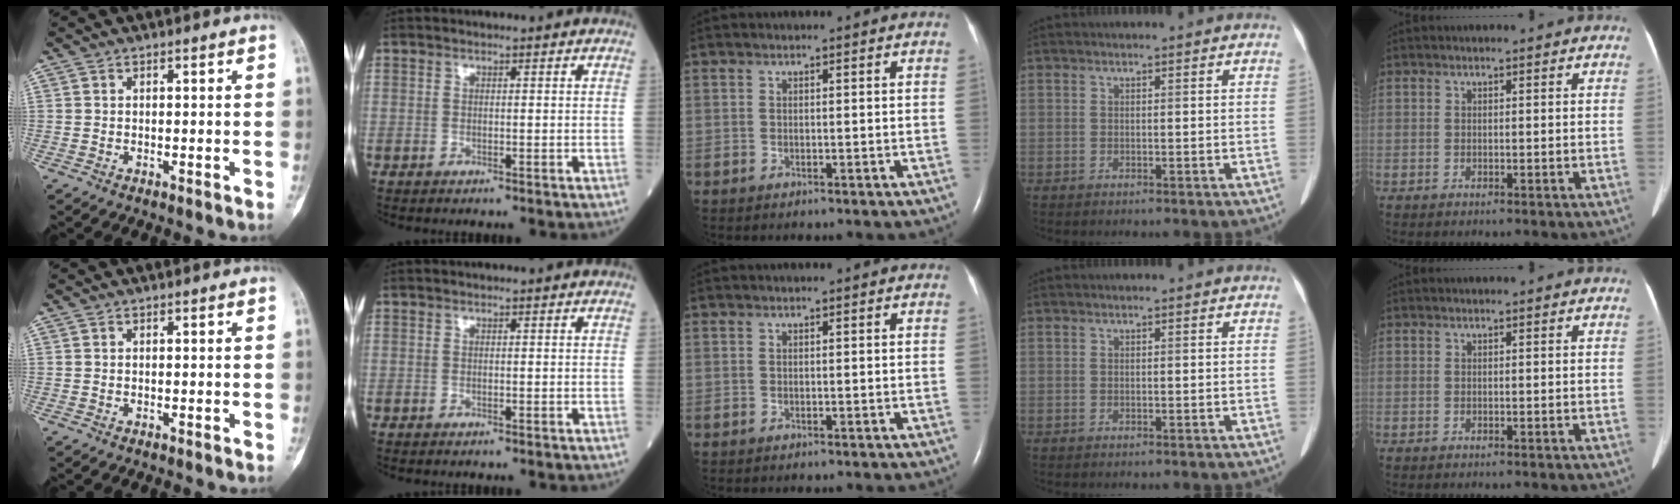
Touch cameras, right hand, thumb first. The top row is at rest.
{}